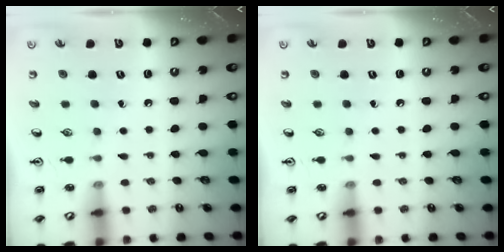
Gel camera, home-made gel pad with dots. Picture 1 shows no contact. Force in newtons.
{"total": 0.0}